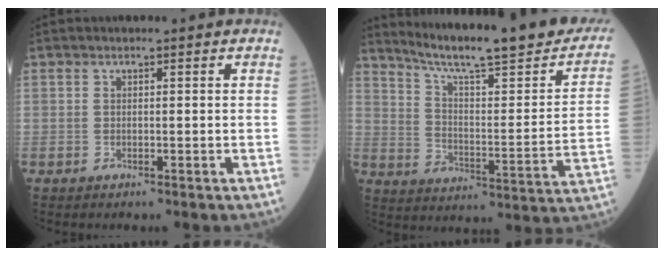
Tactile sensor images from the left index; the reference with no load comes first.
{"total": 24.2, "force": [20.5, 2.2, 12.8], "torque": [-0.194, -0.045, 0.279]}